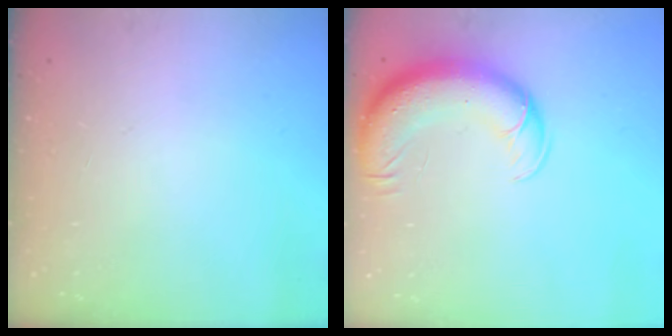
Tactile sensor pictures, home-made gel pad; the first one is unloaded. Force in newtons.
{"total": 13.5, "press": 13.1, "slide": 3.3}